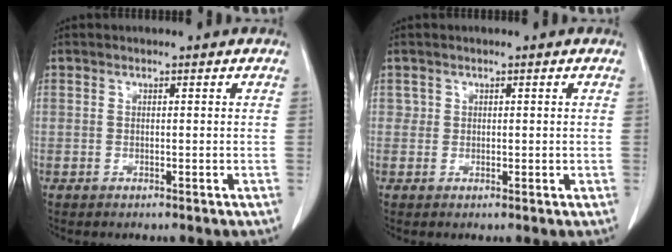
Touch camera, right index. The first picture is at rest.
{"total": 1.3, "force": [0.5, 1.2, 0.2], "torque": [0.009, 0.000, 0.005]}